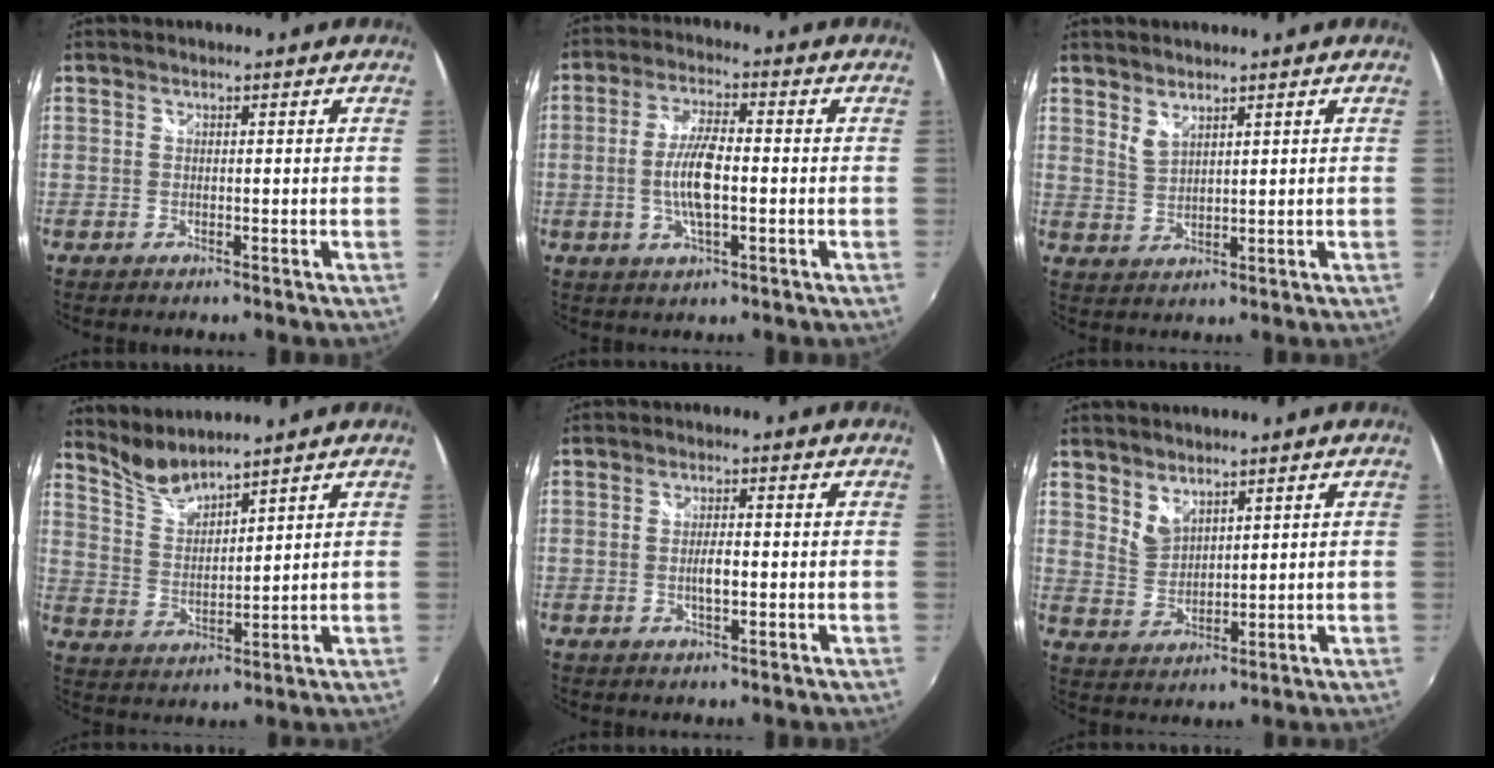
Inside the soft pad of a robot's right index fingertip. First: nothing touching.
{"total": 7.8, "force": [-1.2, 2.4, 7.3], "torque": [-0.146, -0.001, -0.023]}
{"total": 2.8, "force": [2.4, 0.8, 1.2], "torque": [-0.020, -0.001, 0.045]}
{"total": 6.0, "force": [5.8, 0.0, 1.4], "torque": [-0.036, -0.011, 0.123]}
{"total": 2.6, "force": [-0.5, 0.9, 2.4], "torque": [-0.042, -0.002, -0.008]}
{"total": 4.4, "force": [3.6, 2.1, 1.4], "torque": [-0.021, 0.000, 0.072]}